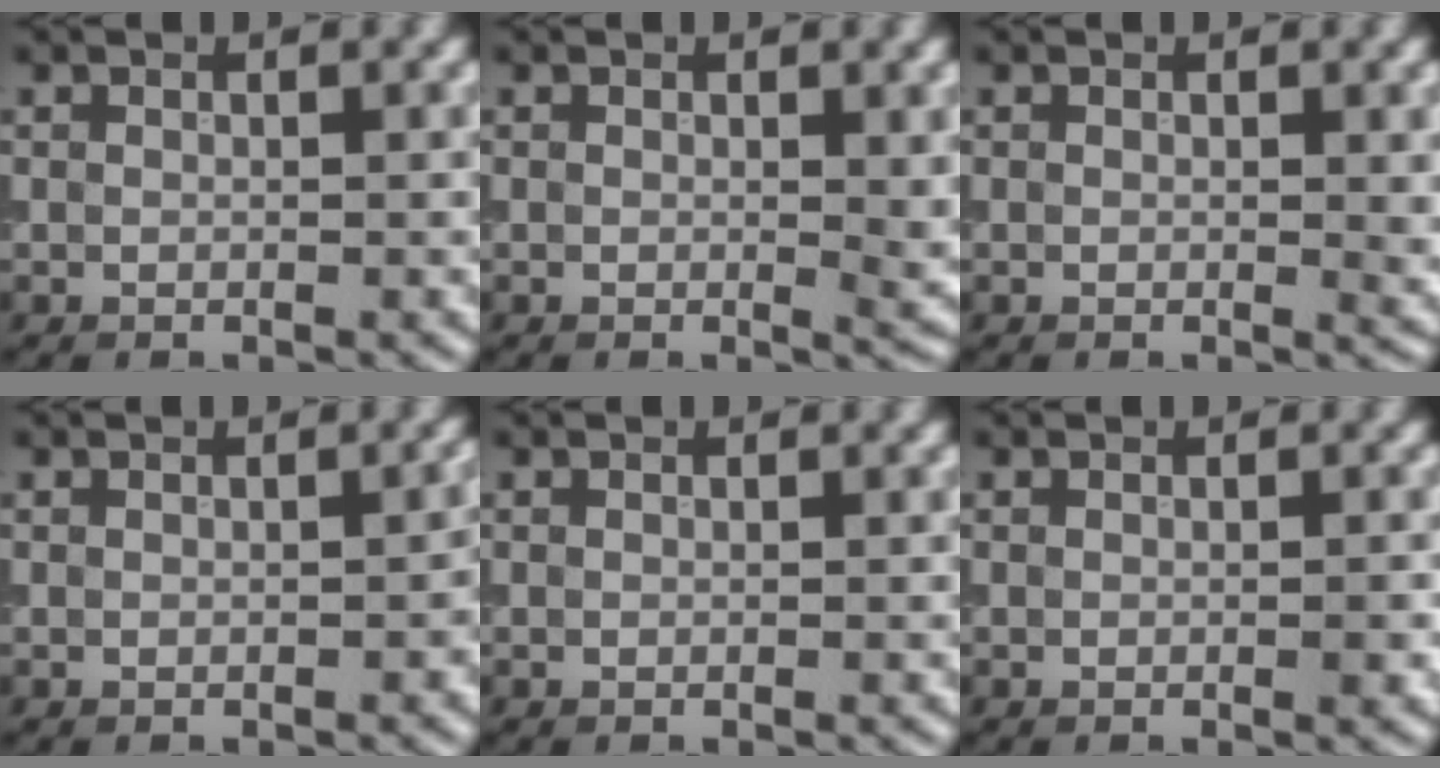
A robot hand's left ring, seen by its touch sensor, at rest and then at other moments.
{"total": 1.5, "force": [0.2, 0.4, 1.5], "torque": [-0.014, -0.006, 0.002]}
{"total": 1.1, "force": [0.2, 0.2, 1.1], "torque": [-0.010, -0.005, 0.002]}
{"total": 1.1, "force": [-0.1, 0.4, 1.0], "torque": [-0.012, 0.001, 0.001]}
{"total": 0.0}
{"total": 0.8, "force": [-0.1, 0.1, 0.8], "torque": [-0.010, 0.000, -0.001]}